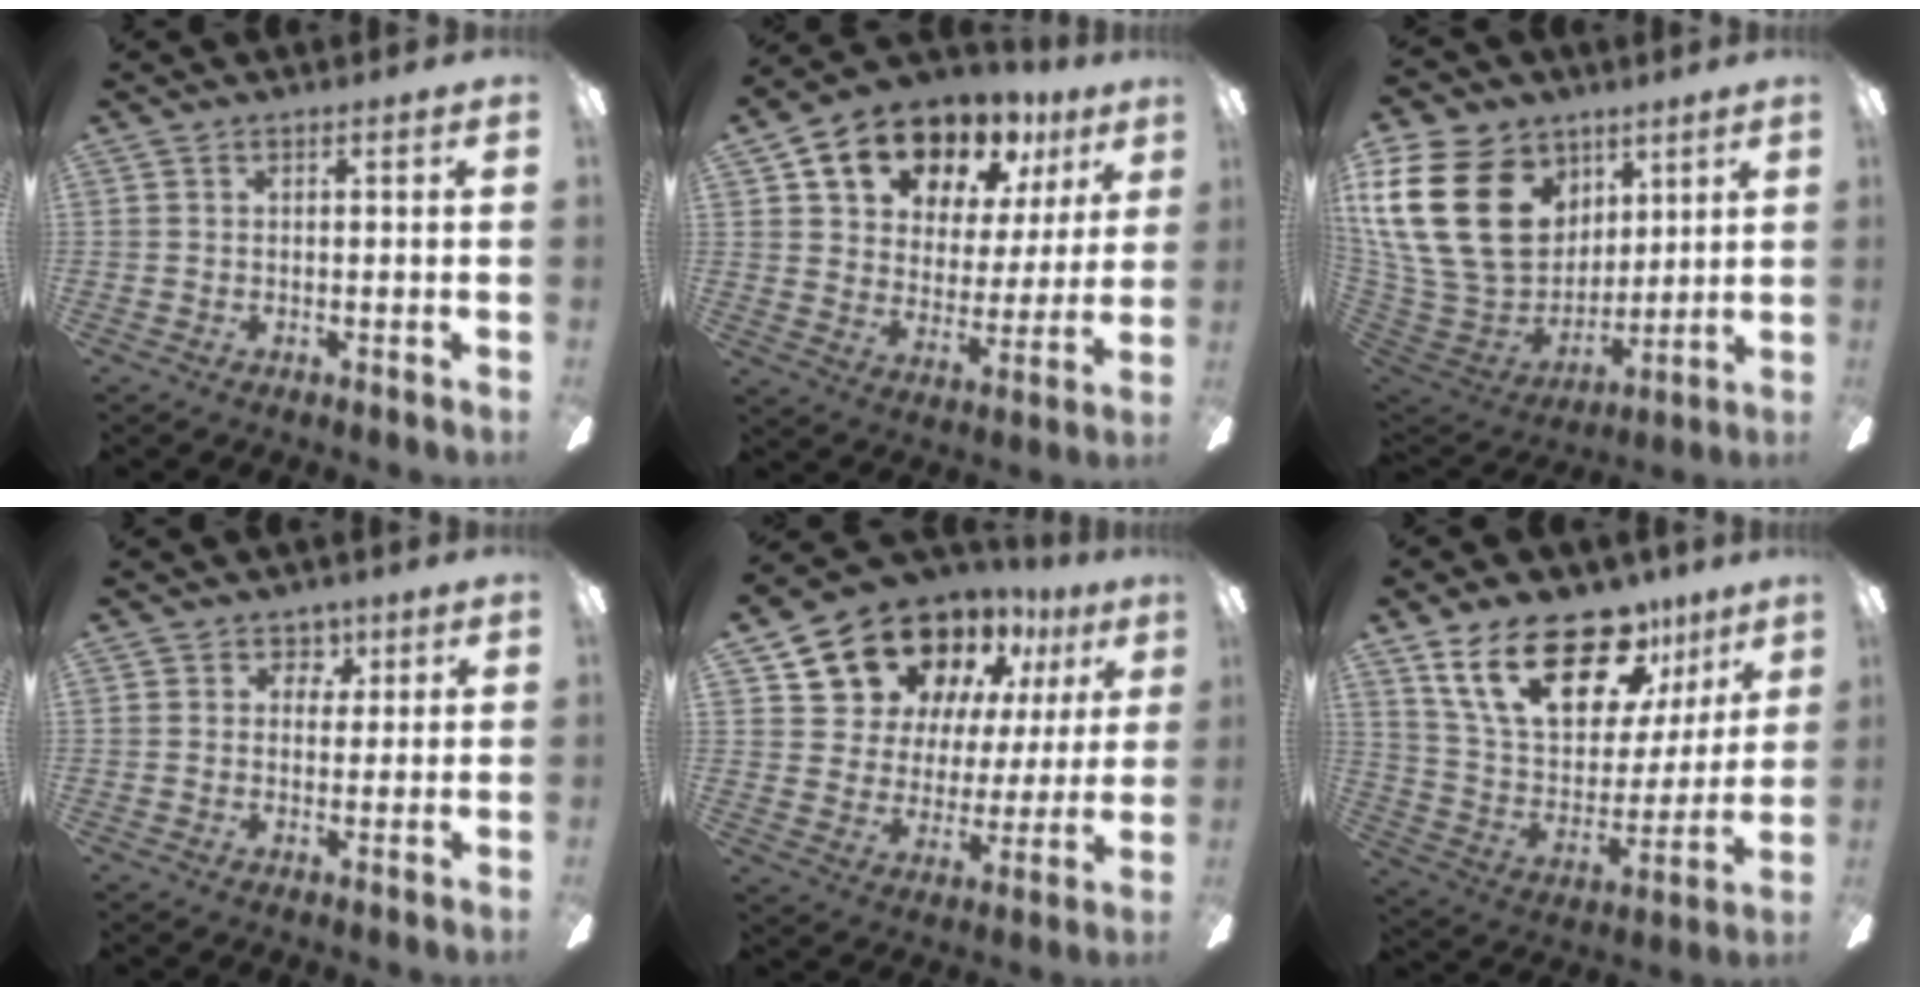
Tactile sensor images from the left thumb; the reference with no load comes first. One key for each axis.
{"total": 14.7, "fx": 11.1, "fy": 8.2, "fz": 5.0, "tx": -0.093, "ty": -0.077, "tz": 0.201}
{"total": 27.4, "fx": 8.6, "fy": 20.3, "fz": 16.2, "tx": -0.344, "ty": -0.019, "tz": 0.176}
{"total": 4.3, "fx": 2.2, "fy": 3.6, "fz": 1.1, "tx": -0.001, "ty": -0.009, "tz": 0.033}
{"total": 15.7, "fx": 12.4, "fy": 8.5, "fz": 4.6, "tx": -0.105, "ty": -0.093, "tz": 0.227}
{"total": 24.4, "fx": 15.2, "fy": 11.6, "fz": 15.0, "tx": -0.259, "ty": -0.085, "tz": 0.271}